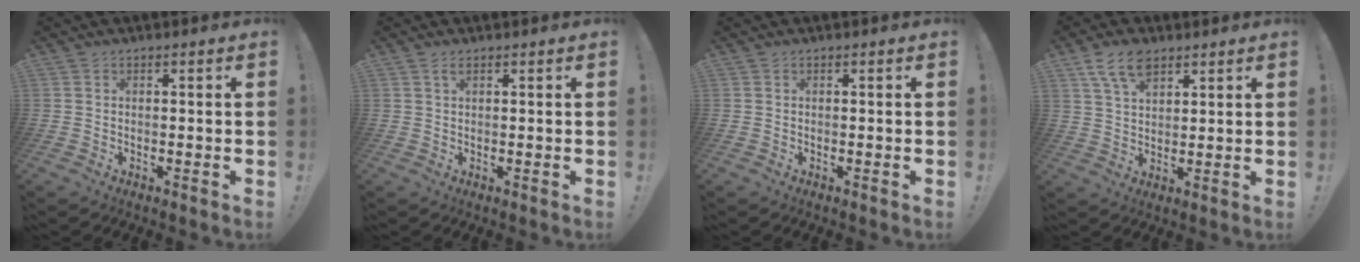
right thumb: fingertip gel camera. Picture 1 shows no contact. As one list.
[{"total": 1.7, "force": [1.0, 0.6, 1.3], "torque": [-0.019, -0.002, 0.016]}, {"total": 0.0}, {"total": 8.9, "force": [5.7, 4.5, 5.1], "torque": [-0.089, -0.016, 0.106]}]